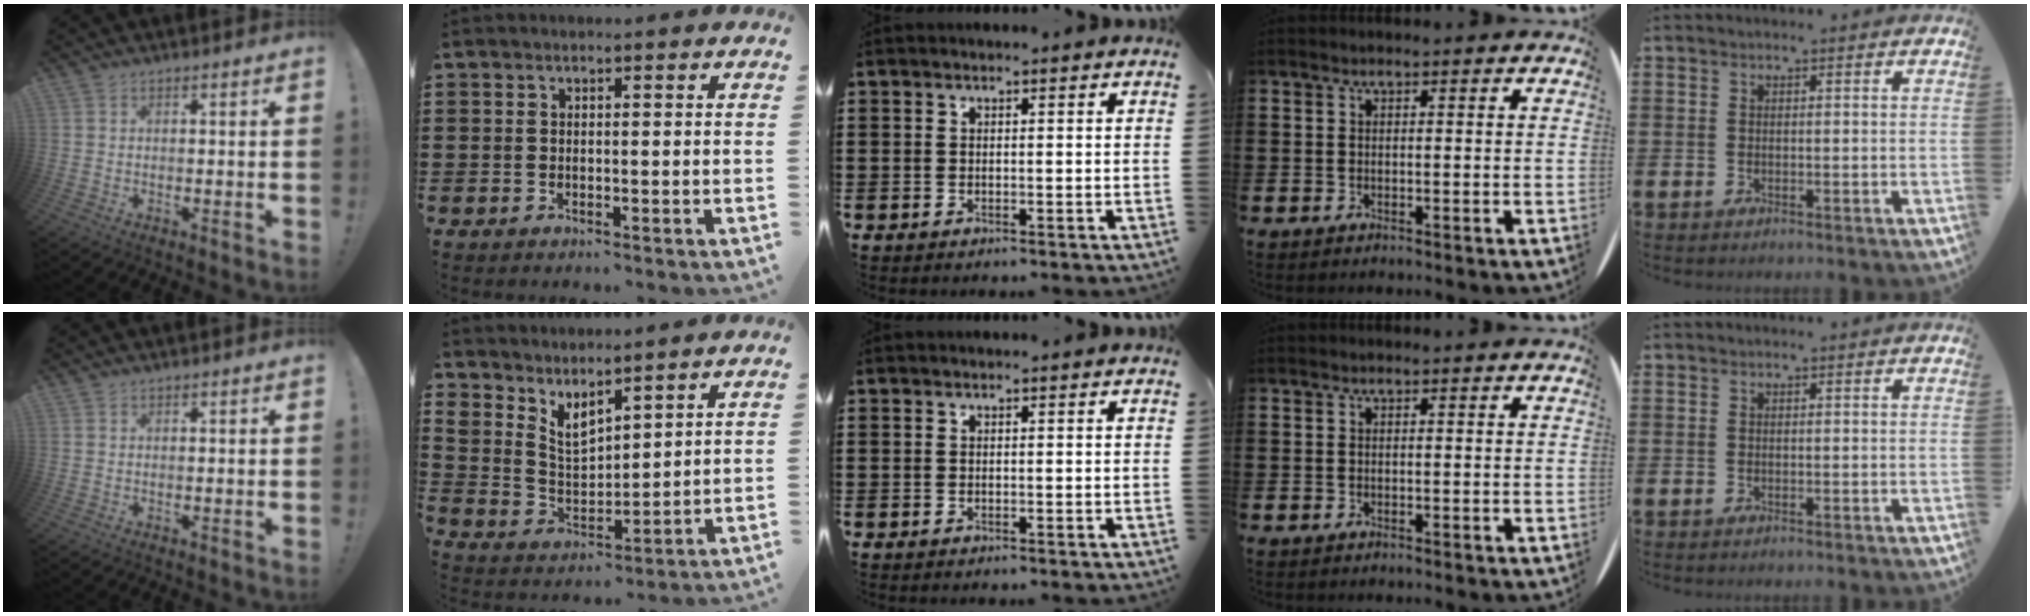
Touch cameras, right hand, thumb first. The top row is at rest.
{"thumb": {"total": 0.6, "force": [0.6, 0.0, 0.0], "torque": [0.009, -0.004, 0.010]}, "index": {"total": 4.8, "force": [4.2, 1.7, 1.4], "torque": [-0.046, -0.017, 0.078]}}